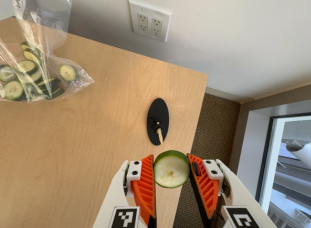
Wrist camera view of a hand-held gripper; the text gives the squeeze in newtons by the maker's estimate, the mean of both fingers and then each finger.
{"total": 8.9, "left": 9.1, "right": 8.7}